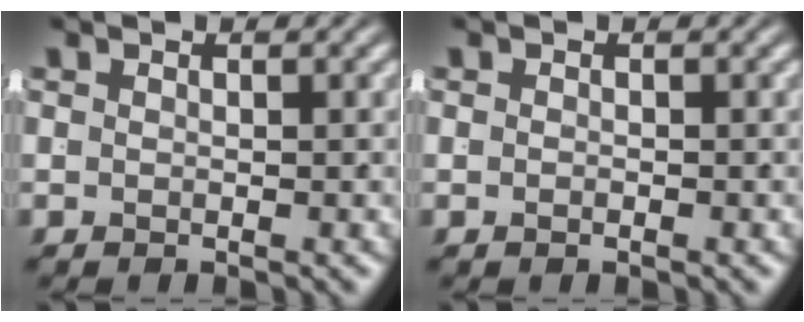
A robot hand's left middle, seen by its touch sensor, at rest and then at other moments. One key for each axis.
{"total": 0.5, "fx": -0.4, "fy": -0.2, "fz": 0.2, "tx": -0.005, "ty": -0.002, "tz": -0.006}